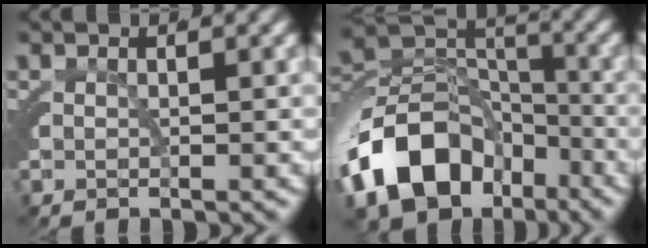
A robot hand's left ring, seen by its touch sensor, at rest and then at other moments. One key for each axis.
{"total": 10.5, "fx": -4.4, "fy": 7.2, "fz": 6.2, "tx": -0.101, "ty": -0.026, "tz": -0.067}